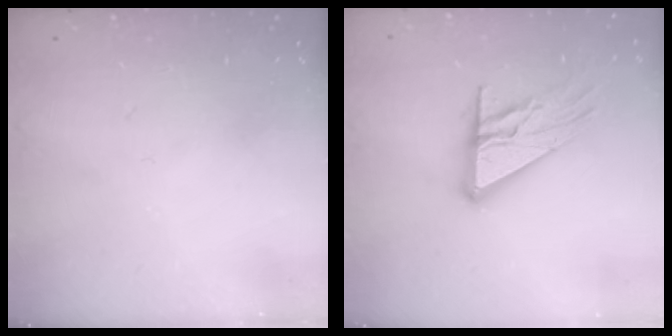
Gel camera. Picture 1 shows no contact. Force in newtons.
{"total": 13.6, "press": 13.5, "slide": 1.3}